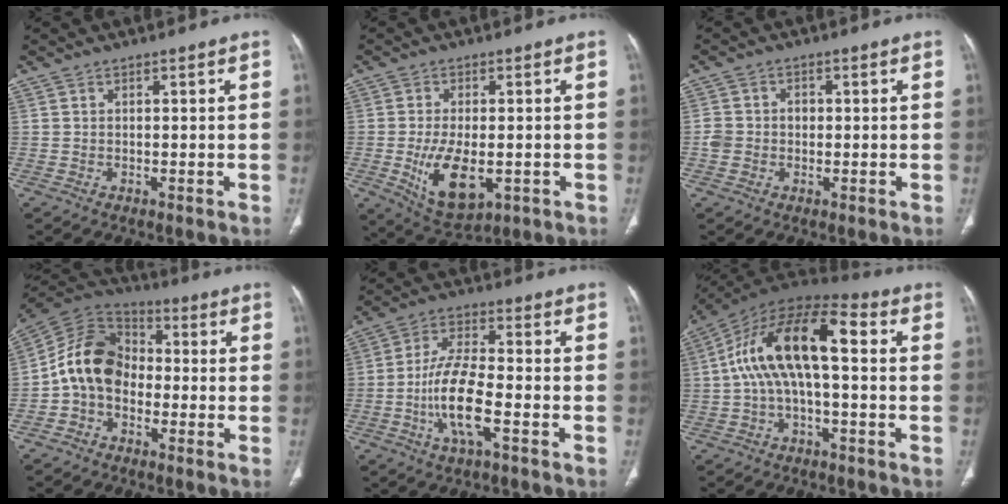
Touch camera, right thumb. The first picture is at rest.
{"total": 11.0, "force": [-2.5, 5.6, 9.1], "torque": [-0.156, -0.012, -0.026]}
{"total": 4.0, "force": [-0.4, 3.5, 1.9], "torque": [-0.028, 0.015, -0.006]}
{"total": 12.2, "force": [-2.1, 9.2, 7.7], "torque": [-0.131, 0.044, -0.055]}
{"total": 11.4, "force": [-3.8, 3.7, 10.1], "torque": [-0.206, 0.022, -0.073]}
{"total": 16.3, "force": [1.1, 7.2, 14.6], "torque": [-0.265, 0.054, 0.009]}